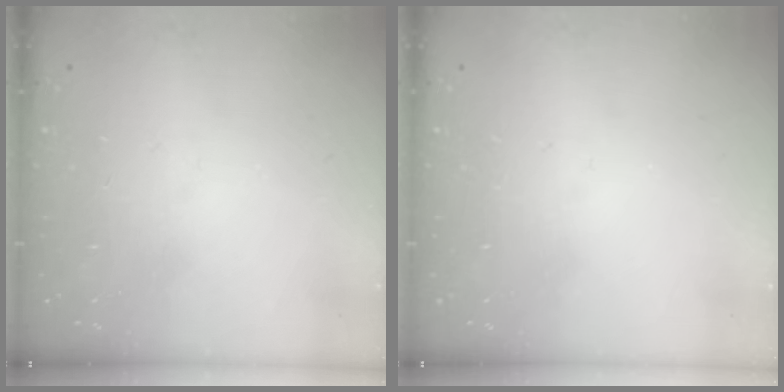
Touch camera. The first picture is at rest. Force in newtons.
{"total": 0.0}